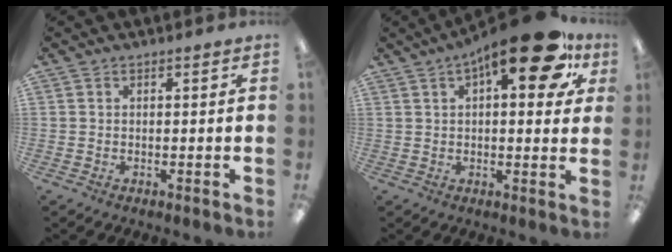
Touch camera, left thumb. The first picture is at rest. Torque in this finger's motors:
{"motor_torque": [-0.09, 1.02, 1.34, -1.43, 0.31]}